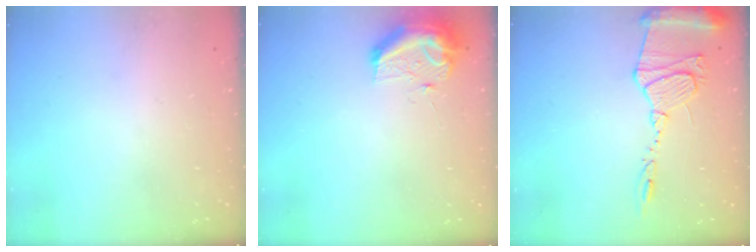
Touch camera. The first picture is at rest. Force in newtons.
{"total": 10.4, "press": 10.4, "slide": 0.9}
{"total": 13.7, "press": 13.6, "slide": 1.8}